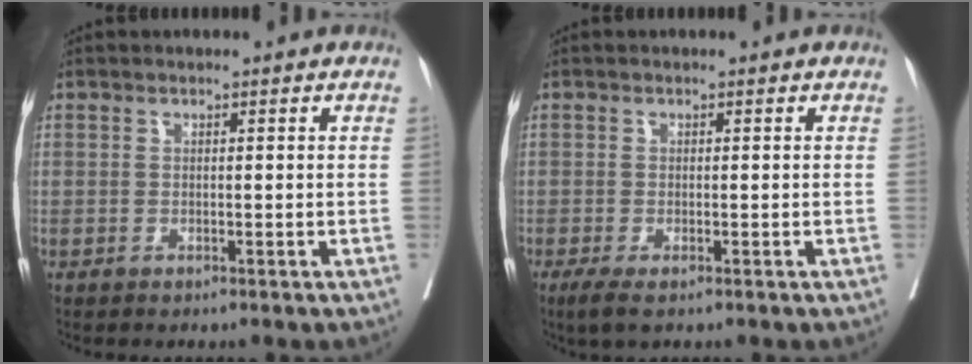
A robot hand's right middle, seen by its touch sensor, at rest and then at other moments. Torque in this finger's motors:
{"motor_torque": [0.69, -0.51, 0.11, 0.04]}